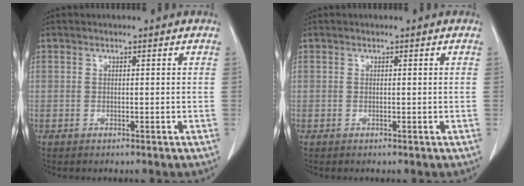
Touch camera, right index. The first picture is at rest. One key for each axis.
{"total": 0.0}